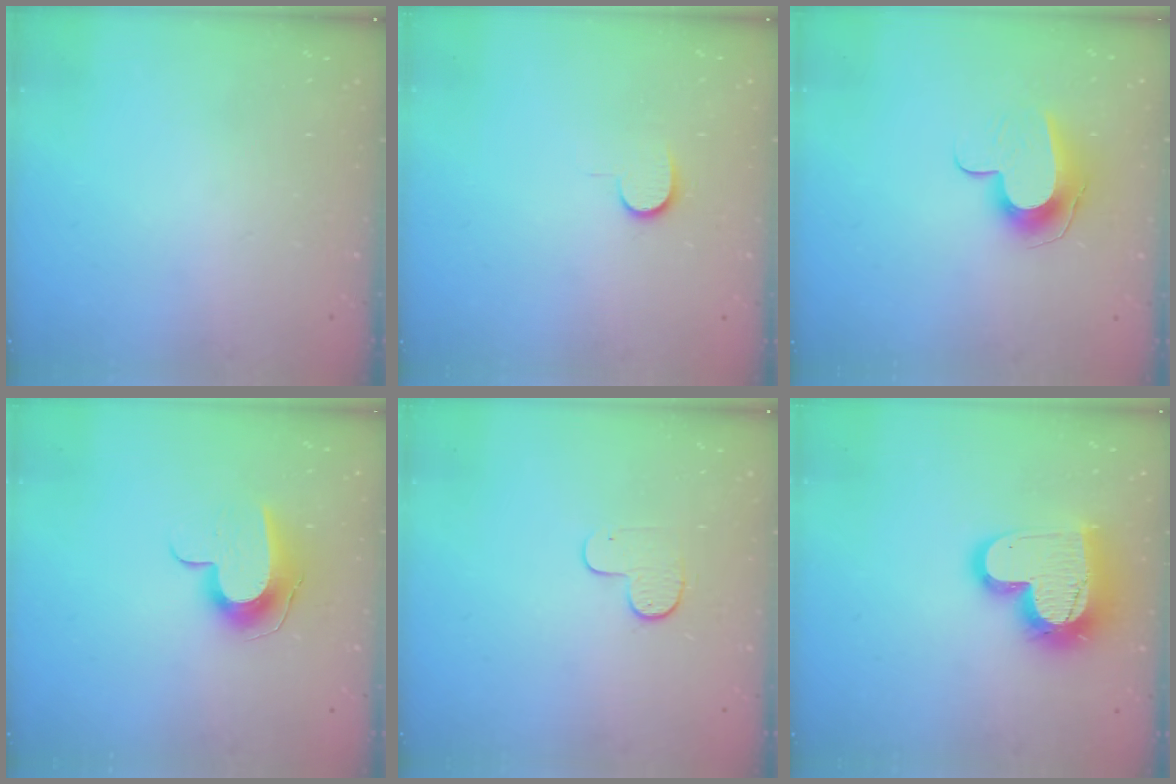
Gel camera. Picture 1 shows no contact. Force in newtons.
{"total": 5.1, "press": 5.1, "slide": 0.5}
{"total": 10.4, "press": 10.4, "slide": 0.5}
{"total": 9.6, "press": 9.6, "slide": 0.4}
{"total": 6.6, "press": 6.6, "slide": 0.6}
{"total": 17.4, "press": 17.4, "slide": 1.4}